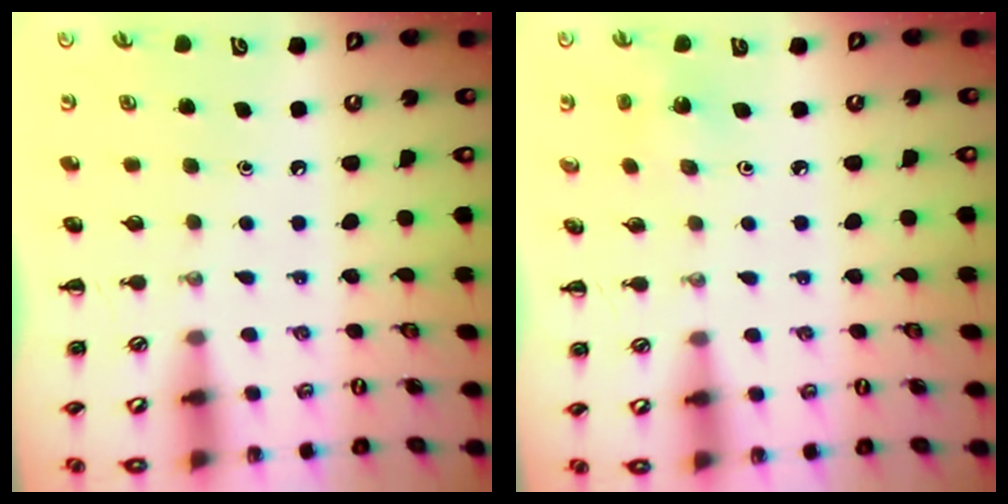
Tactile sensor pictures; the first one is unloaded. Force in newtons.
{"total": 1.6, "press": 1.5, "slide": 0.5}